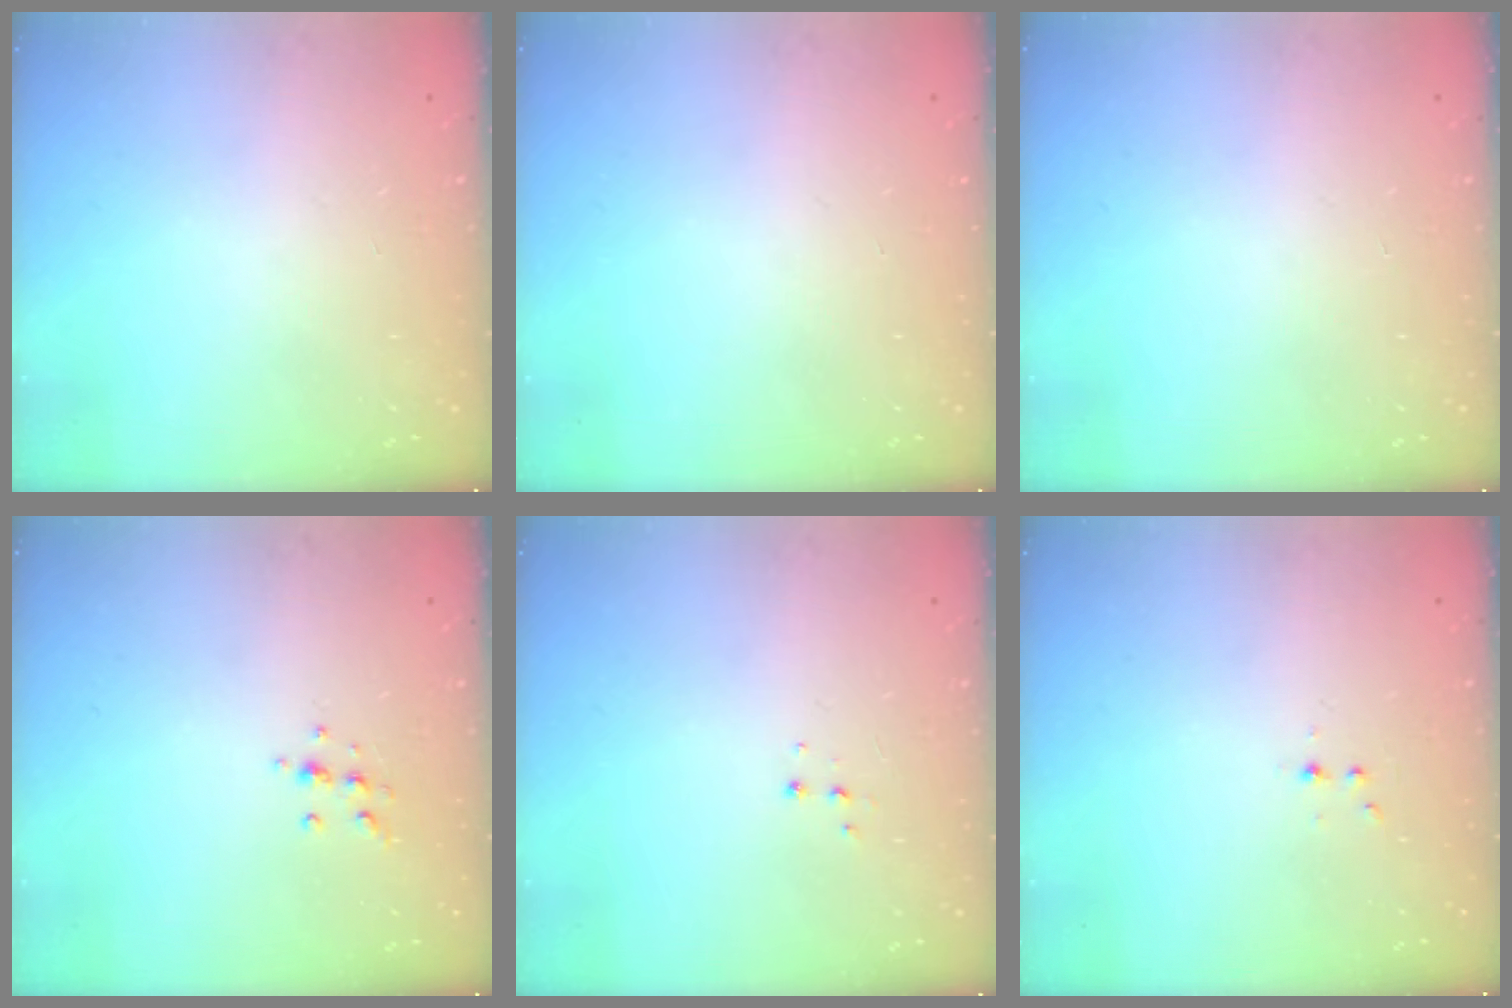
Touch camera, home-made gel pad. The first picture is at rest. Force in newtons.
{"total": 0.0}
{"total": 0.0}
{"total": 5.4, "press": 5.1, "slide": 1.7}
{"total": 3.3, "press": 3.3, "slide": 0.5}
{"total": 2.8, "press": 2.4, "slide": 1.5}